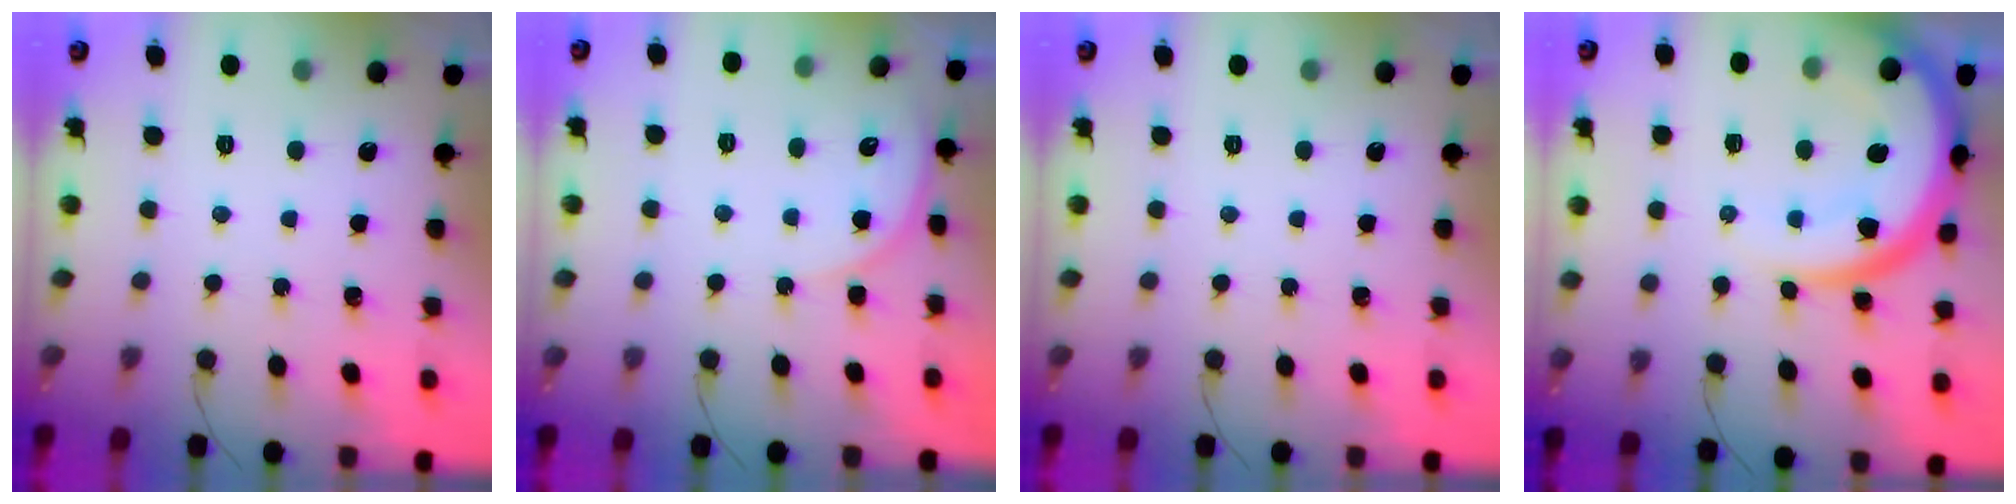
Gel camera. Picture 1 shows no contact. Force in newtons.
{"total": 5.4, "press": 5.4, "slide": 0.4}
{"total": 0.0}
{"total": 16.4, "press": 16.3, "slide": 1.5}